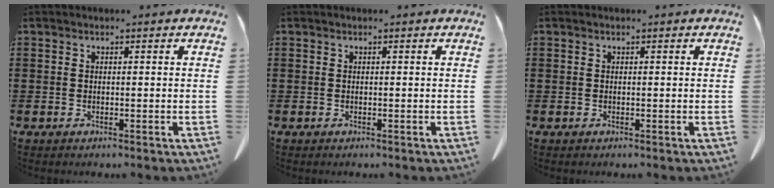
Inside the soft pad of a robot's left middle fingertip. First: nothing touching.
{"total": 0.0}
{"total": 0.0}